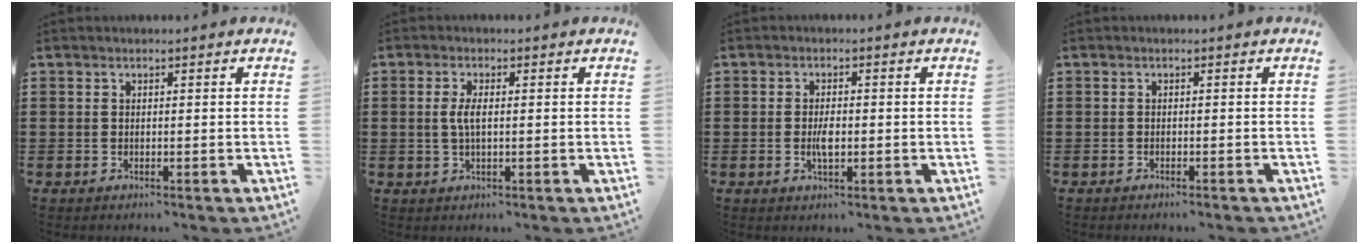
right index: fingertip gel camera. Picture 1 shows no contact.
{"total": 3.0, "force": [0.0, 0.9, 2.8], "torque": [-0.061, -0.002, -0.003]}
{"total": 2.9, "force": [-0.4, 1.1, 2.6], "torque": [-0.054, -0.002, -0.009]}
{"total": 0.6, "force": [-0.6, -0.1, 0.1], "torque": [-0.006, -0.004, -0.011]}